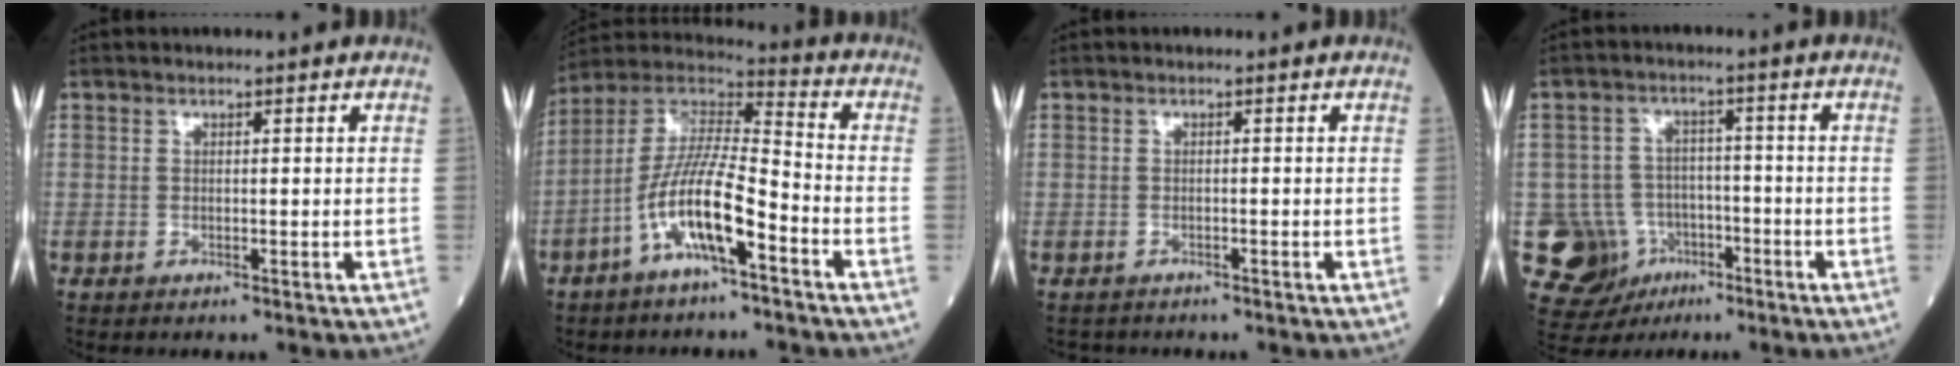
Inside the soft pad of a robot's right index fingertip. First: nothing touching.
{"total": 11.6, "force": [-5.2, 2.1, 10.1], "torque": [-0.206, 0.010, -0.101]}
{"total": 1.7, "force": [-1.3, 0.9, -0.3], "torque": [-0.006, 0.001, -0.024]}
{"total": 10.6, "force": [-3.8, 9.7, 1.9], "torque": [-0.053, 0.024, -0.048]}